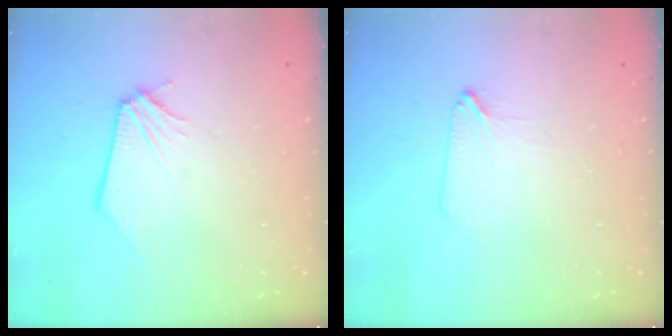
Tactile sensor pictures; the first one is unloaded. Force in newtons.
{"total": 1.3, "press": 1.3, "slide": 0.2}